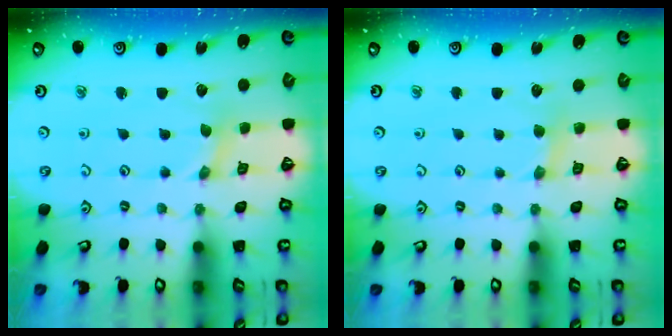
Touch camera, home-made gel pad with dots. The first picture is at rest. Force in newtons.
{"total": 3.3, "press": 3.3, "slide": 0.4}